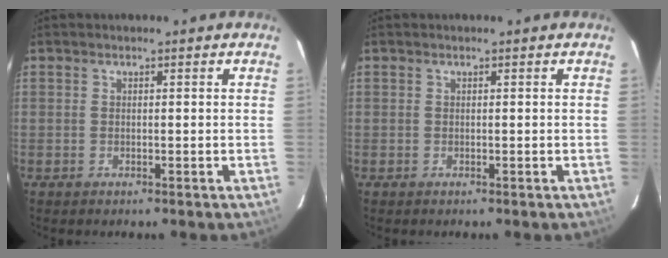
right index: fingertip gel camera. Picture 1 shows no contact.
{"total": 0.0}